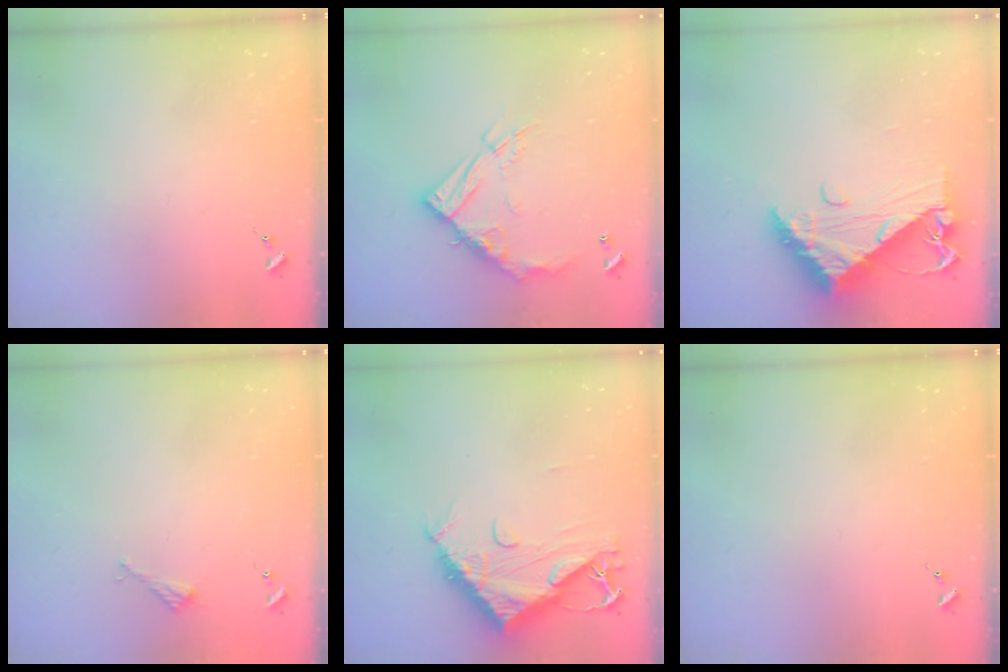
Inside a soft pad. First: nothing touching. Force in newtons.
{"total": 16.2, "press": 16.2, "slide": 1.4}
{"total": 12.7, "press": 12.7, "slide": 1.3}
{"total": 2.2, "press": 2.2, "slide": 0.2}
{"total": 13.4, "press": 13.3, "slide": 1.5}
{"total": 0.0}